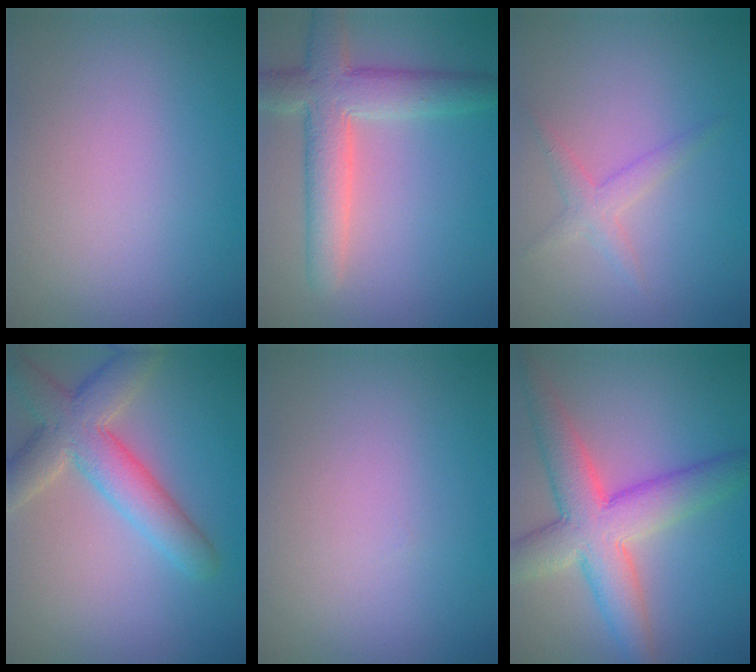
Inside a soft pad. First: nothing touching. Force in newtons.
{"total": 6.0, "press": 6.0, "slide": 0.5}
{"total": 1.8, "press": 1.8, "slide": 0.1}
{"total": 6.1, "press": 6.1, "slide": 0.4}
{"total": 0.0}
{"total": 7.8, "press": 7.8, "slide": 0.3}